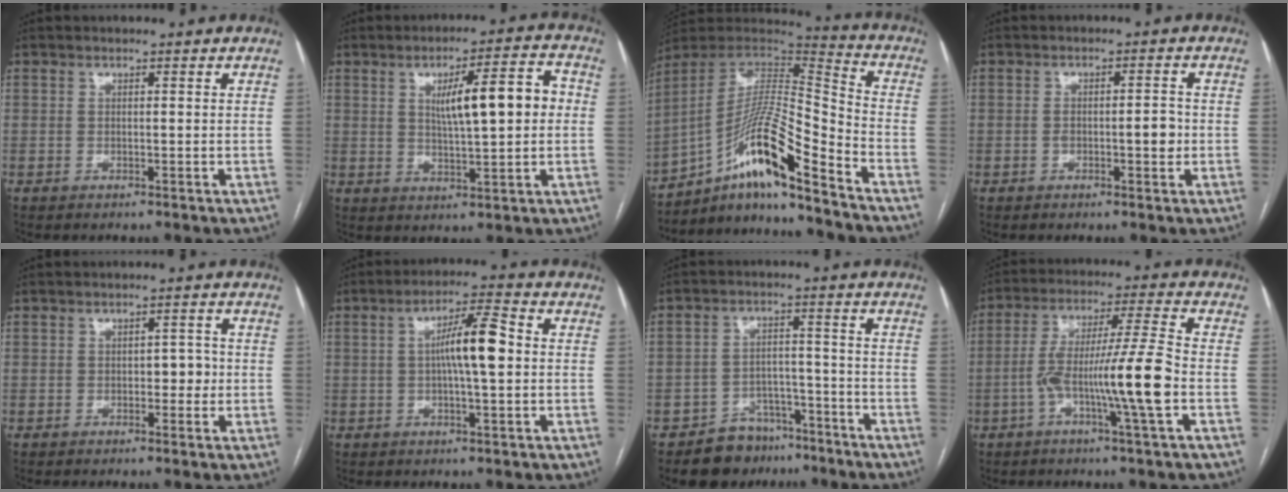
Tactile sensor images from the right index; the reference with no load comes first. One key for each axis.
{"total": 10.1, "fx": 1.4, "fy": 1.8, "fz": 9.8, "tx": -0.149, "ty": 0.020, "tz": 0.027}
{"total": 16.8, "fx": -10.8, "fy": 0.9, "fz": 12.9, "tx": -0.244, "ty": 0.014, "tz": -0.188}
{"total": 3.7, "fx": -0.7, "fy": 1.1, "fz": 3.4, "tx": -0.059, "ty": 0.007, "tz": -0.007}
{"total": 2.5, "fx": -0.4, "fy": 1.5, "fz": 2.0, "tx": -0.018, "ty": 0.008, "tz": -0.005}
{"total": 8.0, "fx": 0.5, "fy": 0.9, "fz": 8.0, "tx": -0.139, "ty": 0.015, "tz": 0.003}
{"total": 7.8, "fx": -6.1, "fy": 4.9, "fz": 0.6, "tx": 0.005, "ty": 0.032, "tz": -0.092}
{"total": 12.6, "fx": -3.4, "fy": -0.8, "fz": 12.1, "tx": -0.224, "ty": 0.005, "tz": -0.065}